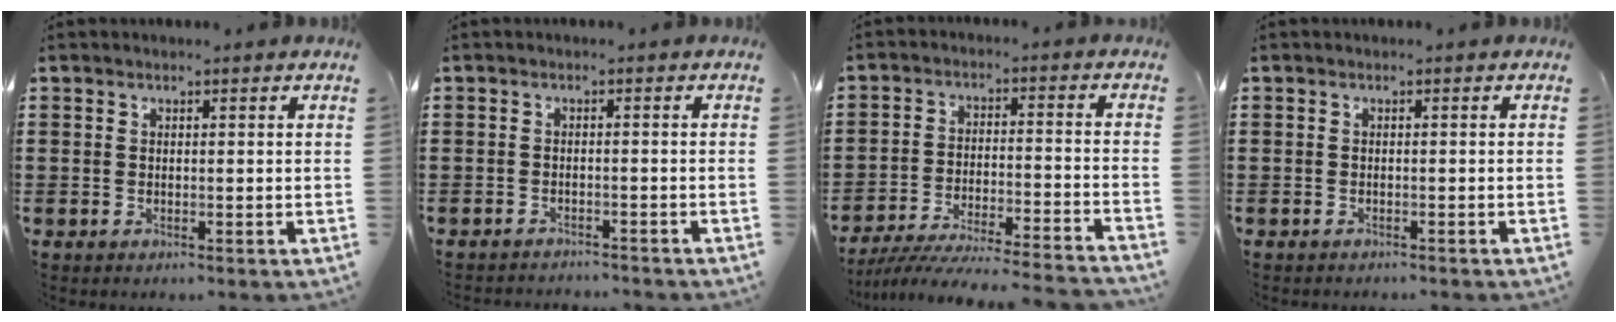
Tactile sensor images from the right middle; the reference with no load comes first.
{"total": 1.6, "force": [-1.6, 0.0, -0.1], "torque": [-0.005, 0.000, -0.034]}
{"total": 6.5, "force": [-6.2, -0.2, 1.8], "torque": [-0.036, -0.011, -0.123]}
{"total": 0.6, "force": [-0.6, 0.0, 0.0], "torque": [-0.002, -0.001, -0.013]}